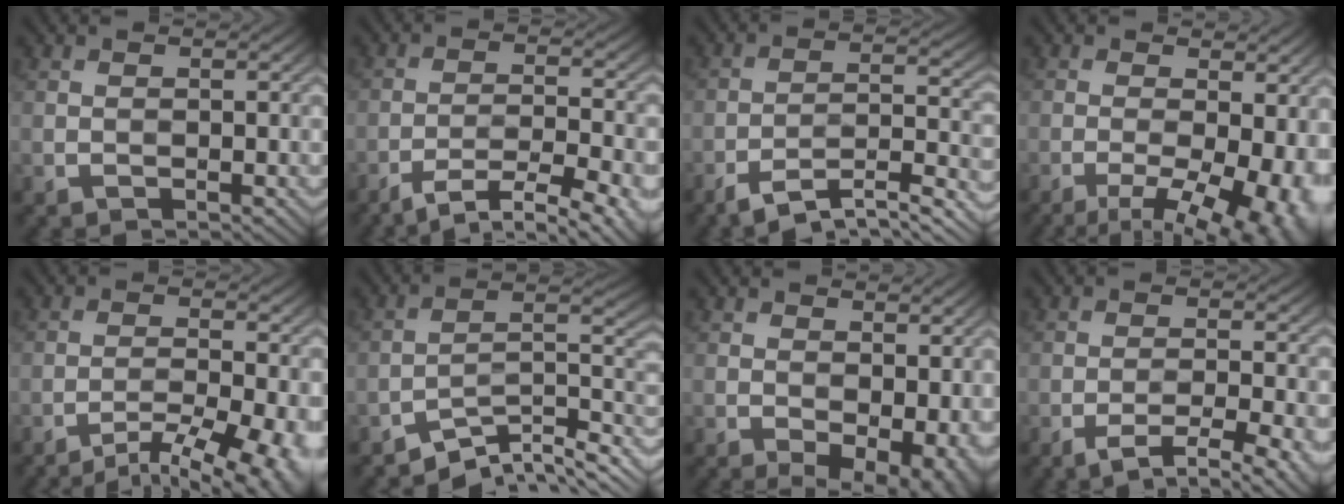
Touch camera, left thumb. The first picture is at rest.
{"total": 9.0, "force": [-6.4, 2.2, 6.0], "torque": [-0.107, -0.005, -0.098]}
{"total": 9.5, "force": [-7.2, 2.2, 5.8], "torque": [-0.100, 0.002, -0.117]}
{"total": 12.7, "force": [-4.9, 5.4, 10.4], "torque": [-0.145, -0.018, -0.053]}
{"total": 10.5, "force": [-7.7, 2.8, 6.7], "torque": [-0.107, -0.009, -0.094]}
{"total": 9.5, "force": [-6.3, 3.2, 6.4], "torque": [-0.087, -0.003, -0.116]}
{"total": 7.1, "force": [-1.5, 4.0, 5.6], "torque": [-0.072, -0.017, -0.015]}
{"total": 7.3, "force": [-4.7, 1.7, 5.4], "torque": [-0.092, 0.000, -0.064]}